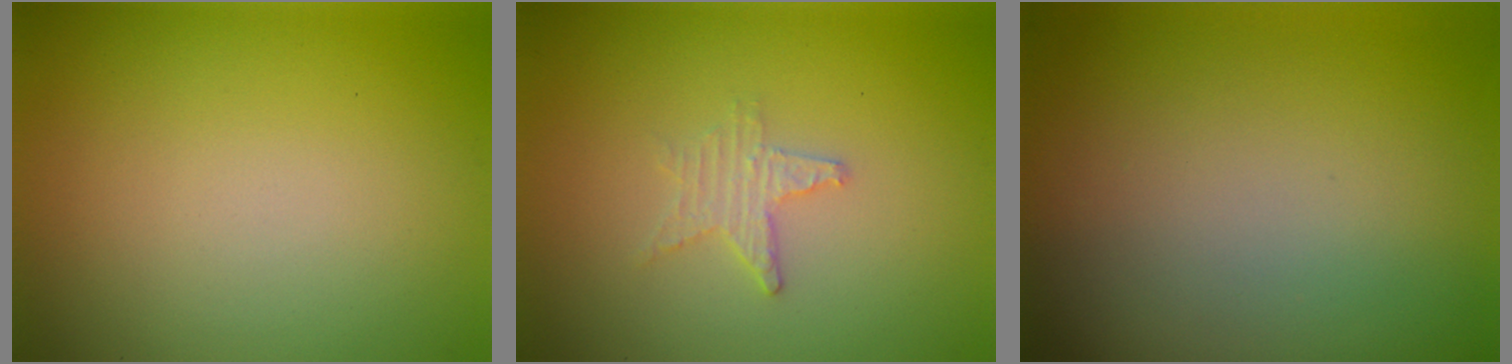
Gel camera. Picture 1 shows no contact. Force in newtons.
{"total": 1.7, "press": 1.6, "slide": 0.4}
{"total": 0.0}